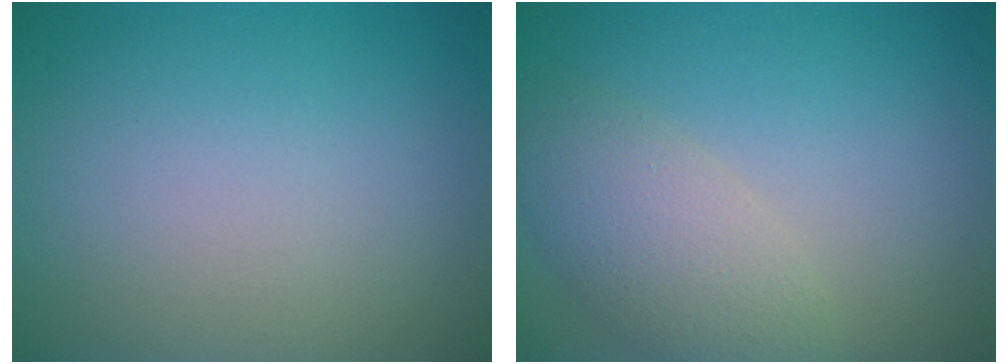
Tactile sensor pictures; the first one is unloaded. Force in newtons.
{"total": 4.2, "press": 4.2, "slide": 0.5}